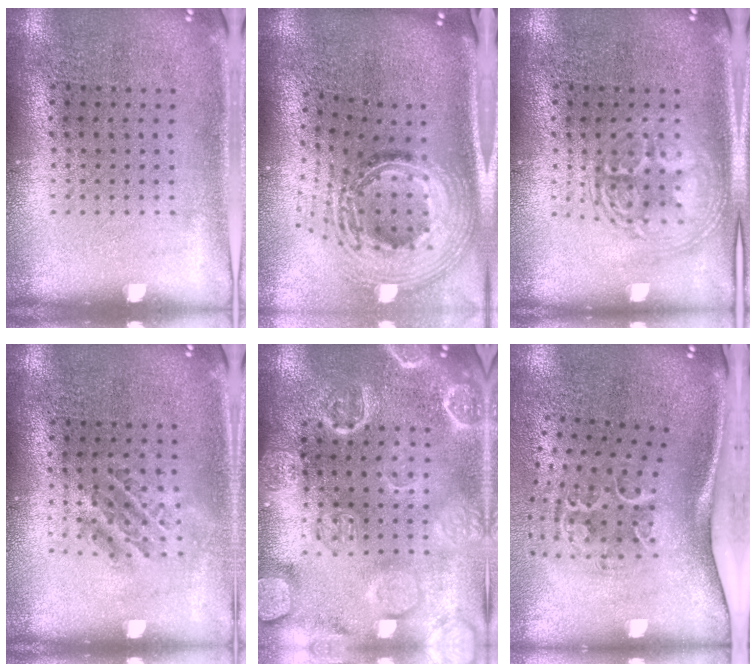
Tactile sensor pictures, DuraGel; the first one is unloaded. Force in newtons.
{"total": 2.9, "press": 2.0, "slide": 2.0}
{"total": 3.0, "press": 3.0, "slide": 0.4}
{"total": 1.1, "press": 1.0, "slide": 0.5}
{"total": 5.5, "press": 5.4, "slide": 0.8}
{"total": 2.1, "press": 1.3, "slide": 1.6}